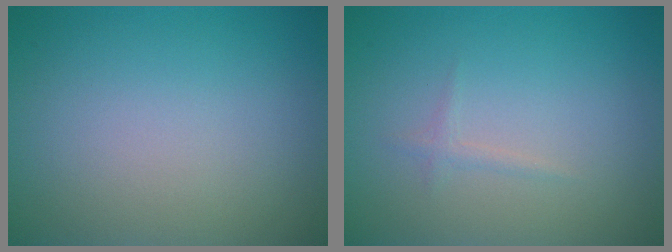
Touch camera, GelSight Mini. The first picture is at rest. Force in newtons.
{"total": 0.7, "press": 0.7, "slide": 0.0}